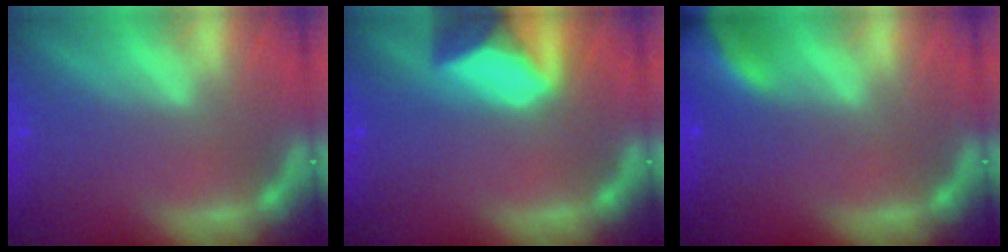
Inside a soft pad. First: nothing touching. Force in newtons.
{"total": 7.5}
{"total": 6.5}